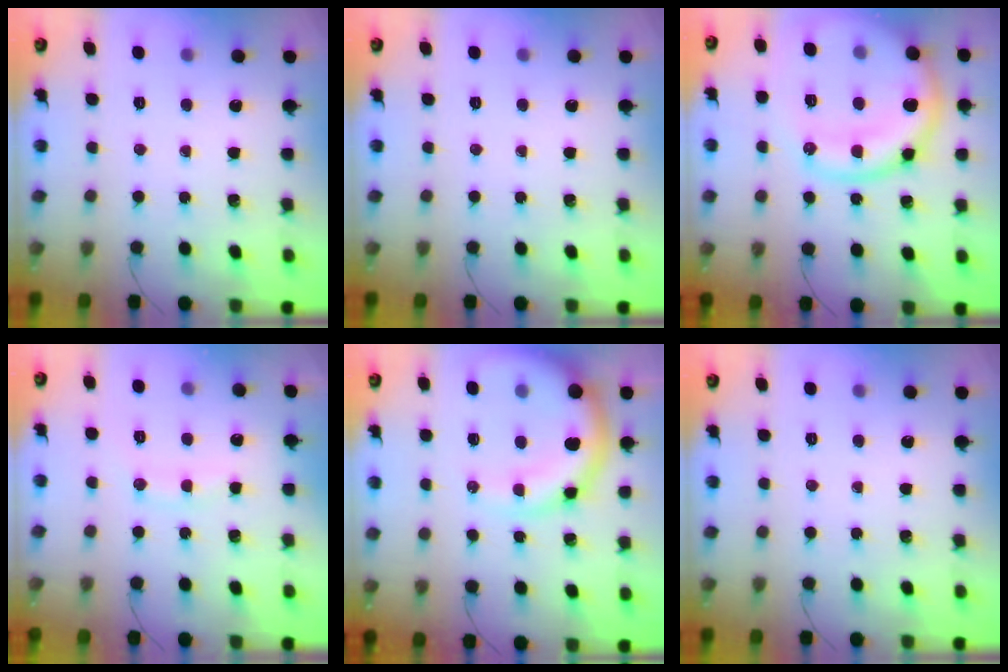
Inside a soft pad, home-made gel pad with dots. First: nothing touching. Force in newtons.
{"total": 0.0}
{"total": 17.7, "press": 17.6, "slide": 1.6}
{"total": 8.1, "press": 8.0, "slide": 1.1}
{"total": 10.7, "press": 10.3, "slide": 3.0}
{"total": 0.0}